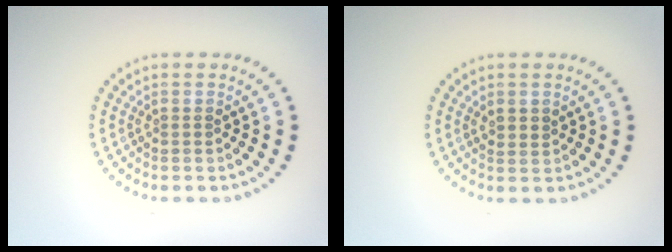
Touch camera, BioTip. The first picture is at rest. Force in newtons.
{"total": 1.2, "press": 1.0, "slide": 0.6}